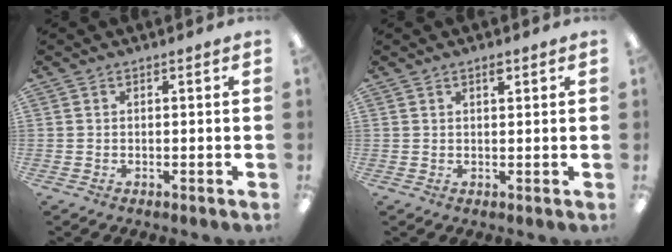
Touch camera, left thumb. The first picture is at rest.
{"total": 1.8, "force": [1.3, 0.6, 1.1], "torque": [-0.016, -0.003, 0.021]}